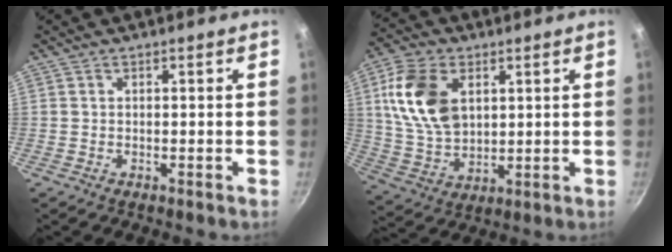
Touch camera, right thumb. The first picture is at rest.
{"total": 15.3, "force": [4.2, 10.0, 10.7], "torque": [-0.185, -0.012, 0.089]}